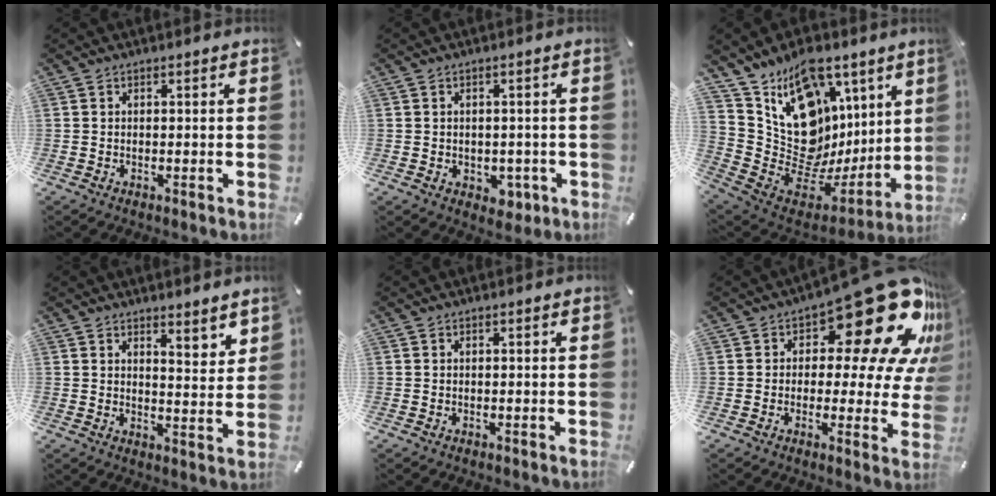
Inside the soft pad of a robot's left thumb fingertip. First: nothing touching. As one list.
[{"total": 3.7, "force": [-0.8, 3.2, 1.7], "torque": [-0.003, -0.002, -0.016]}, {"total": 18.1, "force": [5.8, 14.6, 9.0], "torque": [-0.111, -0.092, 0.135]}, {"total": 4.6, "force": [4.3, 1.2, 0.9], "torque": [-0.001, -0.044, 0.073]}, {"total": 0.0}, {"total": 24.1, "force": [11.7, 10.8, 18.1], "torque": [-0.231, -0.087, 0.194]}]